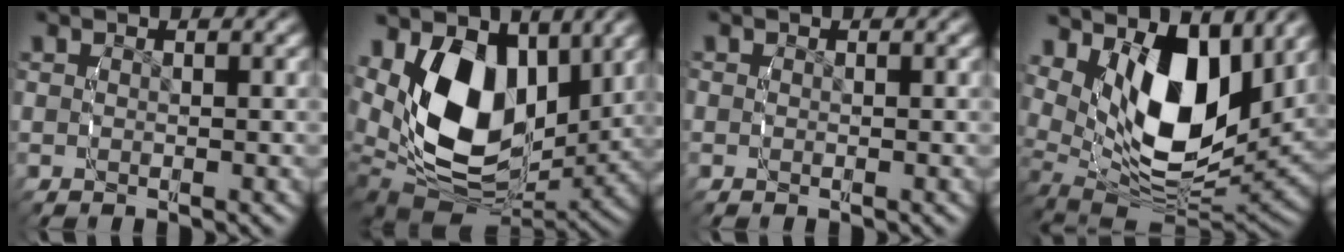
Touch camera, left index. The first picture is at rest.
{"total": 13.0, "force": [0.4, 9.4, 8.9], "torque": [-0.202, -0.049, 0.023]}
{"total": 0.8, "force": [-0.1, 0.7, 0.2], "torque": [-0.005, 0.000, -0.004]}
{"total": 13.5, "force": [2.8, 8.5, 10.0], "torque": [-0.196, -0.030, 0.053]}